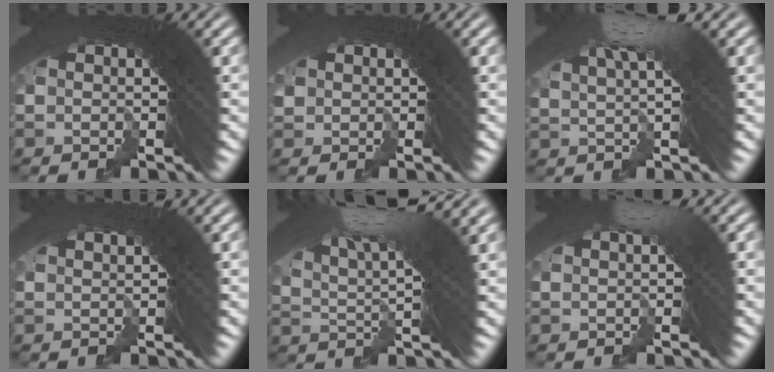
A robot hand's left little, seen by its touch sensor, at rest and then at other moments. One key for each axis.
{"total": 0.6, "fx": -0.1, "fy": 0.6, "fz": 0.0, "tx": 0.009, "ty": -0.001, "tz": 0.004}
{"total": 4.8, "fx": 2.7, "fy": 0.3, "fz": 4.0, "tx": -0.051, "ty": 0.019, "tz": 0.040}
{"total": 2.6, "fx": 1.9, "fy": -1.7, "fz": 0.7, "tx": 0.007, "ty": 0.012, "tz": 0.036}
{"total": 8.7, "fx": 4.2, "fy": 2.4, "fz": 7.2, "tx": -0.104, "ty": 0.017, "tz": 0.064}
{"total": 1.9, "fx": 1.2, "fy": -1.1, "fz": 0.9, "tx": 0.006, "ty": 0.019, "tz": 0.017}